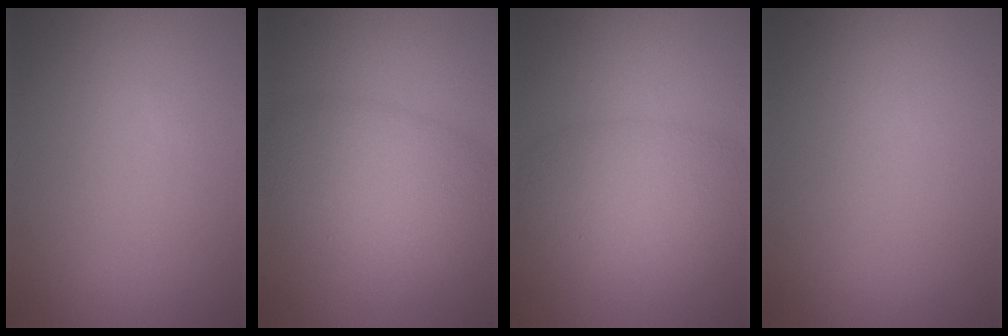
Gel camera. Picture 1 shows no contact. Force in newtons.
{"total": 6.7, "press": 6.6, "slide": 0.4}
{"total": 5.2, "press": 5.2, "slide": 0.2}
{"total": 0.0}